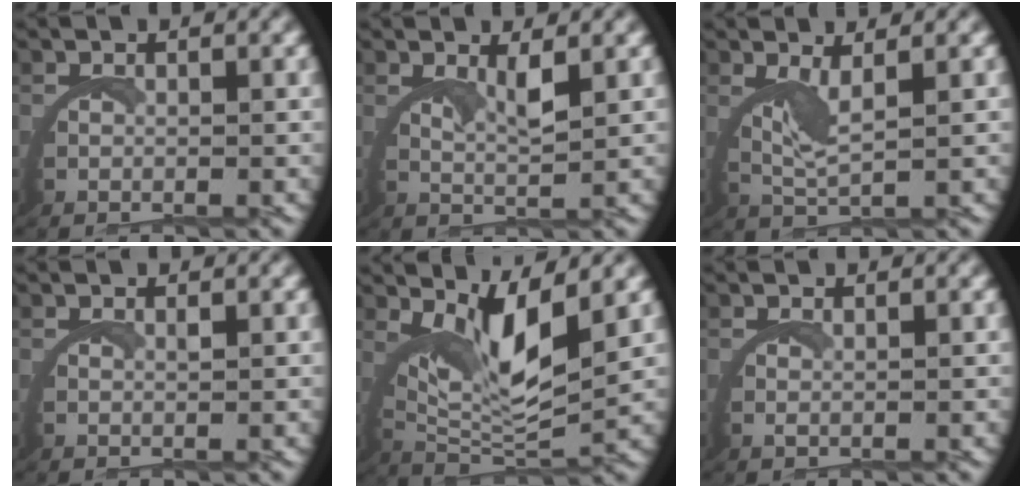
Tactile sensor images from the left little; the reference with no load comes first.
{"total": 2.8, "force": [1.9, -0.3, 2.0], "torque": [-0.046, -0.008, 0.037]}
{"total": 3.6, "force": [2.1, 0.2, 2.9], "torque": [-0.060, -0.002, 0.041]}
{"total": 0.7, "force": [0.5, 0.0, 0.5], "torque": [-0.006, 0.001, 0.009]}
{"total": 7.8, "force": [3.2, 3.0, 6.4], "torque": [-0.131, -0.008, 0.063]}
{"total": 0.8, "force": [0.7, -0.2, 0.3], "torque": [-0.008, -0.002, 0.013]}